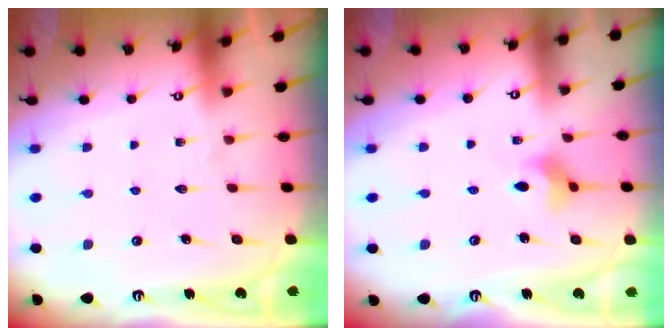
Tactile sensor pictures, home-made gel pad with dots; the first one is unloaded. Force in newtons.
{"total": 4.3, "press": 4.2, "slide": 0.8}